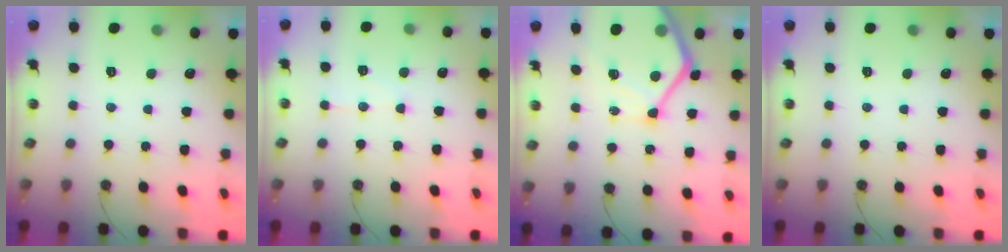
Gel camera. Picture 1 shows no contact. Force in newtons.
{"total": 6.5, "press": 6.4, "slide": 0.6}
{"total": 18.9, "press": 18.8, "slide": 1.9}
{"total": 0.0}